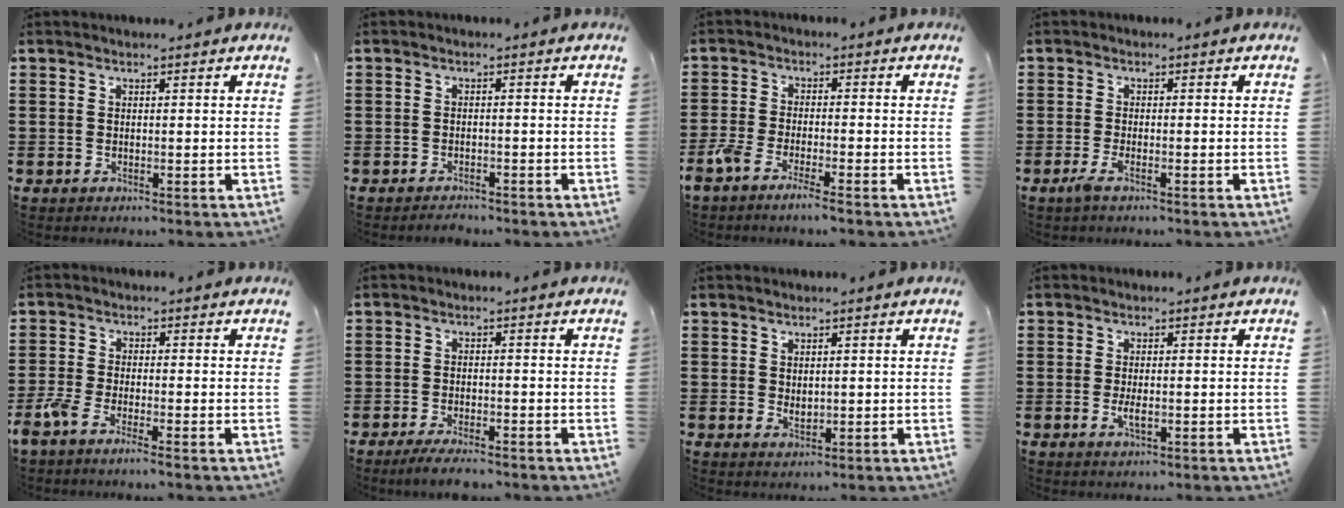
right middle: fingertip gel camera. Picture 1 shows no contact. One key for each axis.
{"total": 1.2, "fx": -1.2, "fy": 0.1, "fz": 0.0, "tx": -0.004, "ty": 0.001, "tz": -0.026}
{"total": 3.6, "fx": -3.0, "fy": 0.2, "fz": 1.9, "tx": -0.056, "ty": -0.008, "tz": -0.061}
{"total": 1.9, "fx": -1.0, "fy": 0.1, "fz": 1.6, "tx": -0.037, "ty": -0.007, "tz": -0.020}
{"total": 3.2, "fx": -2.5, "fy": 0.3, "fz": 2.0, "tx": -0.064, "ty": -0.010, "tz": -0.054}
{"total": 3.0, "fx": -2.7, "fy": 0.2, "fz": 1.3, "tx": -0.028, "ty": -0.003, "tz": -0.054}
{"total": 1.4, "fx": 0.5, "fy": 0.8, "fz": 1.1, "tx": -0.014, "ty": -0.001, "tz": 0.007}
{"total": 2.2, "fx": -0.5, "fy": 0.7, "fz": 2.0, "tx": -0.044, "ty": -0.004, "tz": -0.010}